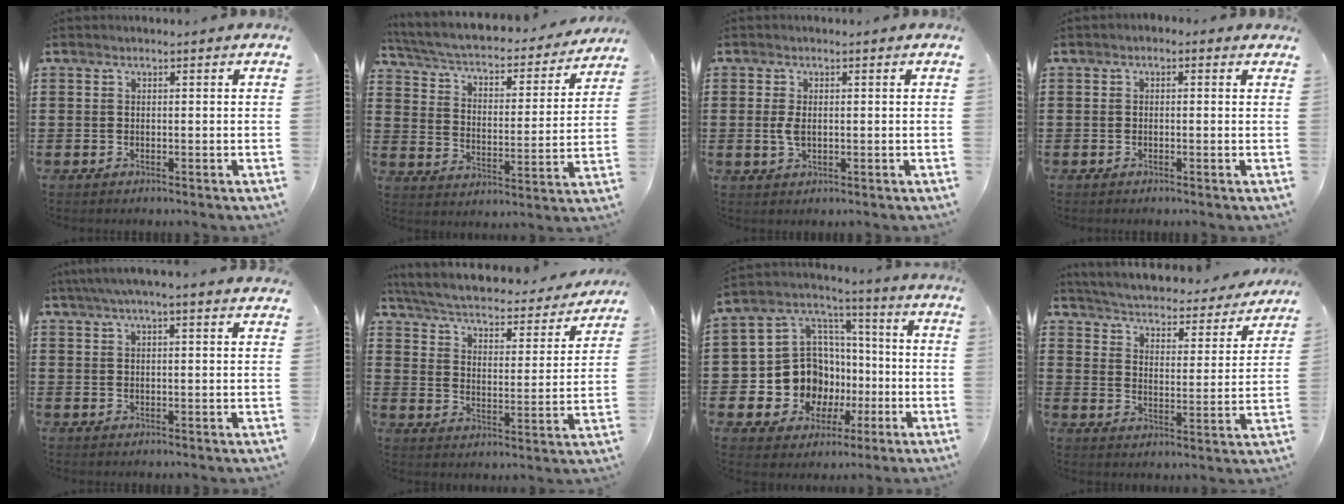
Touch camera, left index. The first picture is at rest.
{"total": 3.7, "force": [3.3, 0.8, 1.5], "torque": [-0.048, -0.030, 0.047]}
{"total": 2.1, "force": [0.1, 1.0, 1.8], "torque": [-0.051, -0.003, -0.004]}
{"total": 0.8, "force": [-0.5, 0.6, 0.3], "torque": [-0.008, 0.003, -0.011]}
{"total": 3.8, "force": [3.1, -0.1, 2.2], "torque": [-0.051, 0.001, 0.056]}
{"total": 3.2, "force": [3.0, 0.4, 1.2], "torque": [-0.041, -0.028, 0.042]}
{"total": 12.2, "force": [-2.3, 11.3, 4.1], "torque": [-0.118, 0.001, -0.028]}
{"total": 2.9, "force": [2.9, 0.1, 0.2], "torque": [-0.025, -0.031, 0.039]}